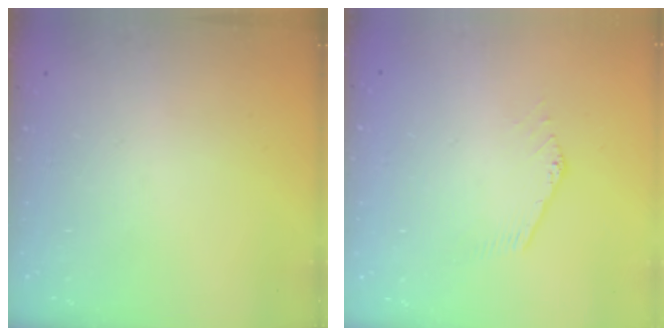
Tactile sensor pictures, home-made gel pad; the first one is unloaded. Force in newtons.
{"total": 0.5, "press": 0.4, "slide": 0.4}